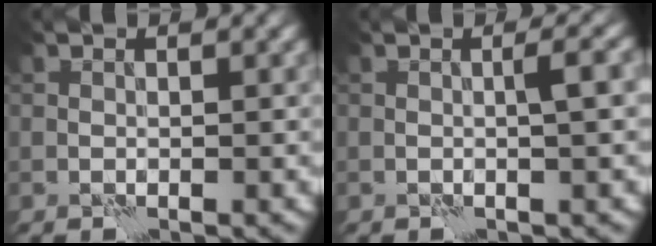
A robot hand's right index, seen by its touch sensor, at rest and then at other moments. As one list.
[{"total": 1.6, "force": [-0.1, -0.2, 1.6], "torque": [-0.028, 0.007, -0.004]}]